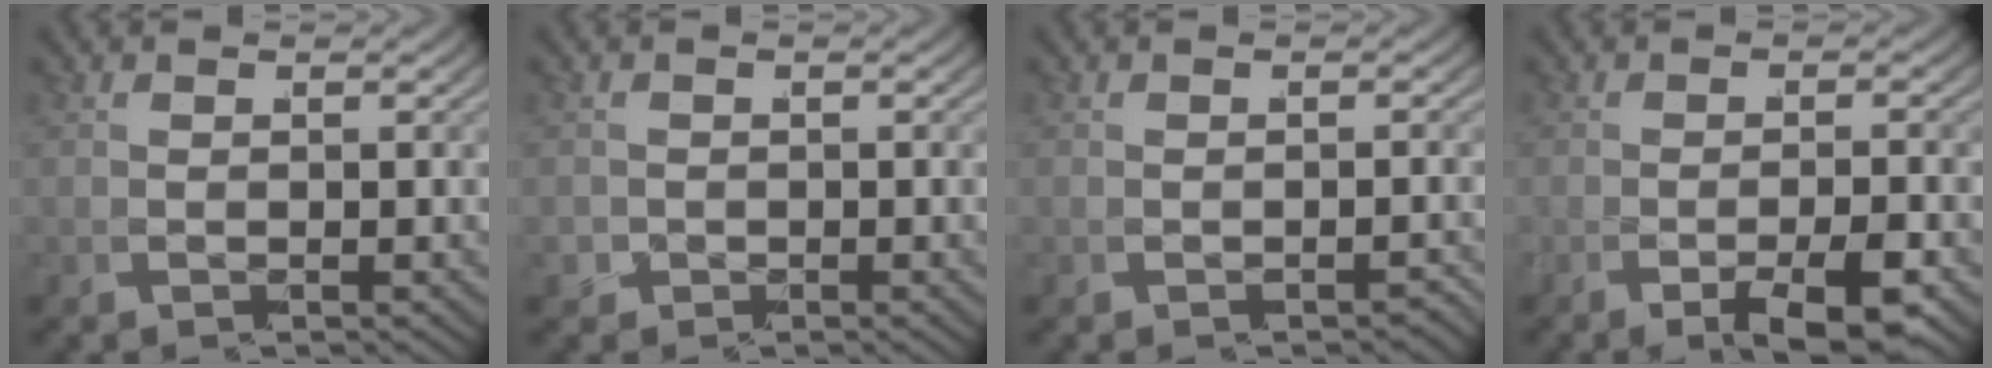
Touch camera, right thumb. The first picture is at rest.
{"total": 1.1, "force": [-0.7, 0.7, -0.5], "torque": [0.009, -0.011, 0.000]}
{"total": 1.1, "force": [-1.0, -0.2, -0.2], "torque": [-0.013, -0.008, -0.013]}
{"total": 3.2, "force": [-2.0, -0.4, 2.5], "torque": [-0.050, -0.001, -0.032]}